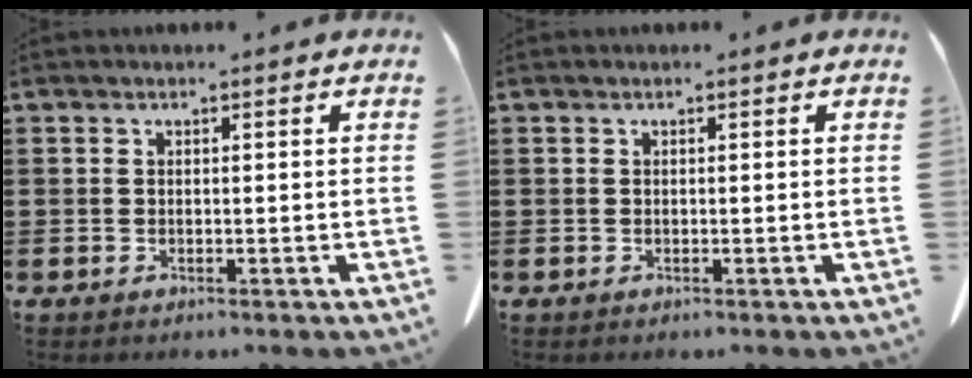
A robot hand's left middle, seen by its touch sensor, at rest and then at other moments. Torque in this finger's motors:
{"motor_torque": [-0.34, -0.37, 0.00, 0.00]}